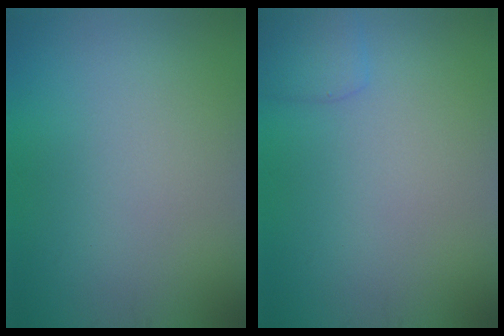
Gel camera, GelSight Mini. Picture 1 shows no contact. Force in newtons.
{"total": 1.7, "press": 1.7, "slide": 0.1}